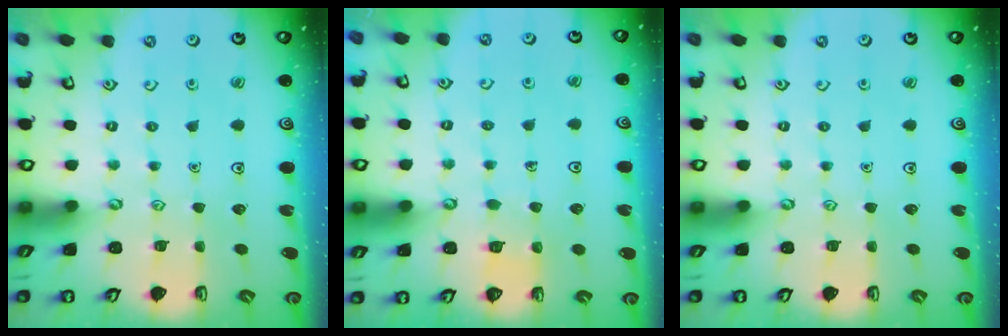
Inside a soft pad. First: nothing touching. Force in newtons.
{"total": 3.0, "press": 3.0, "slide": 0.2}
{"total": 0.0}